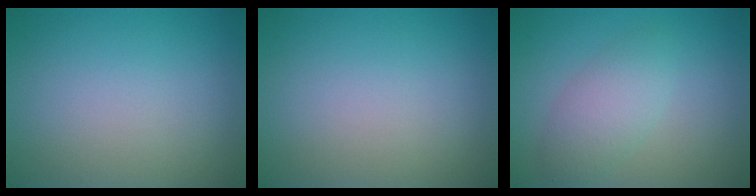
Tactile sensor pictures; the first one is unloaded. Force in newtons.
{"total": 0.0}
{"total": 3.1, "press": 3.1, "slide": 0.0}